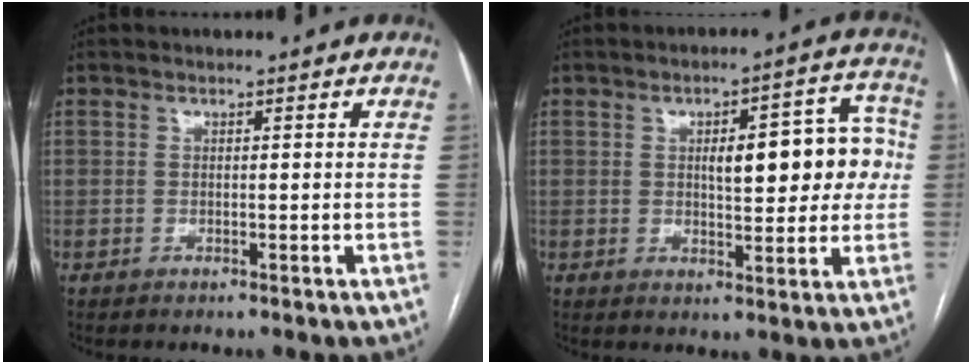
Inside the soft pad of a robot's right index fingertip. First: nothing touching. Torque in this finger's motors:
{"motor_torque": [0.45, 0.07, 0.32, 0.08]}